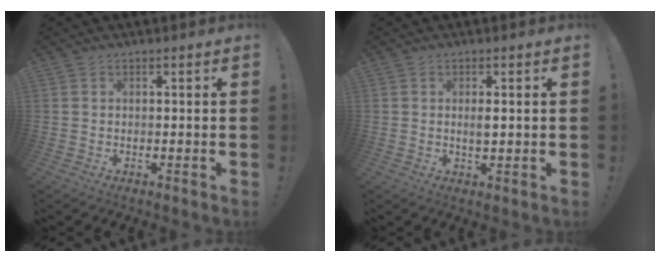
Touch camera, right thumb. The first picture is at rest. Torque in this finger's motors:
{"motor_torque": [-0.29, 0.02, -0.23, -0.01, 0.02]}